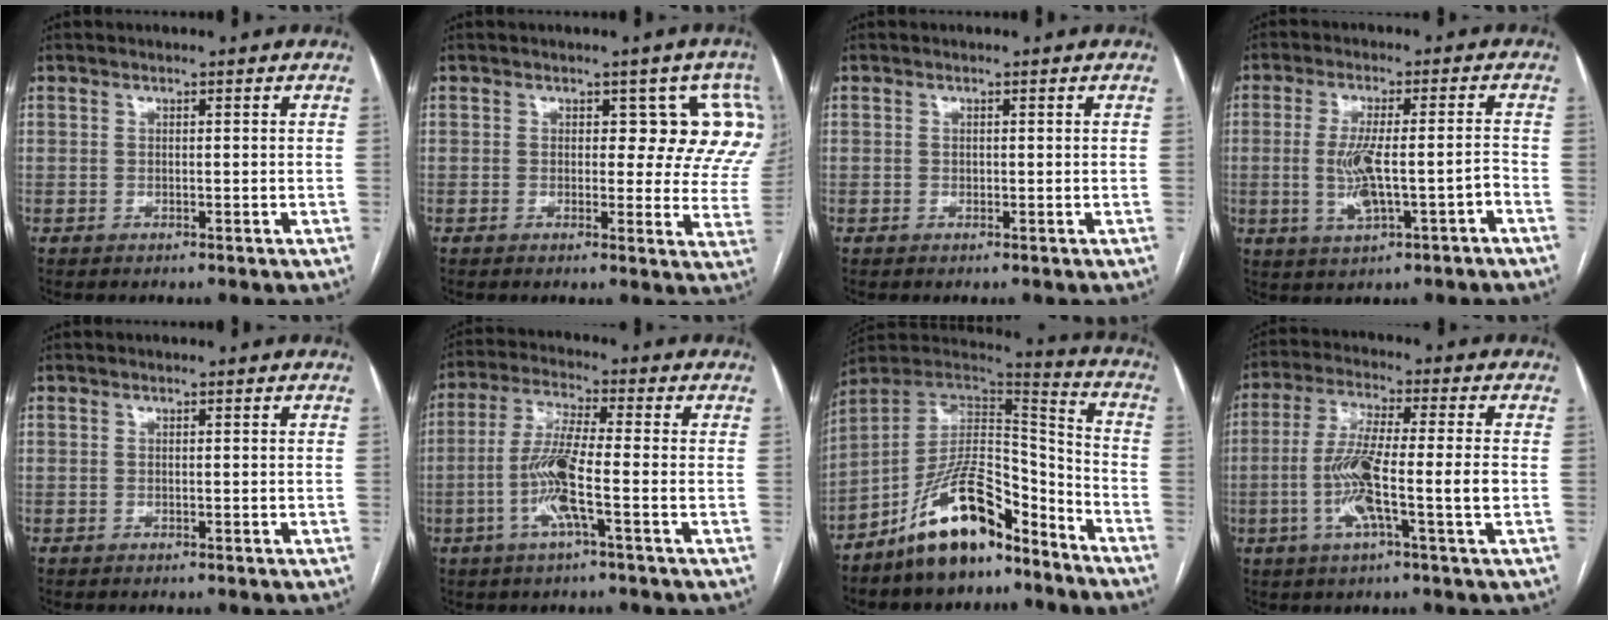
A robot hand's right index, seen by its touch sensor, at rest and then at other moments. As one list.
[{"total": 8.6, "force": [3.7, 4.6, 6.2], "torque": [-0.047, 0.003, 0.020]}, {"total": 0.0}, {"total": 8.2, "force": [-2.3, 1.5, 7.7], "torque": [-0.149, 0.010, -0.032]}, {"total": 0.0}, {"total": 8.6, "force": [-2.4, 0.0, 8.2], "torque": [-0.170, -0.002, -0.053]}, {"total": 16.1, "force": [-12.1, 3.4, 10.1], "torque": [-0.182, 0.026, -0.215]}, {"total": 10.5, "force": [-2.2, 0.0, 10.2], "torque": [-0.199, 0.000, -0.048]}]